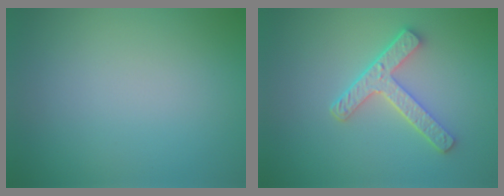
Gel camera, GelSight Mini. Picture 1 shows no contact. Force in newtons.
{"total": 3.7, "press": 3.2, "slide": 2.0}